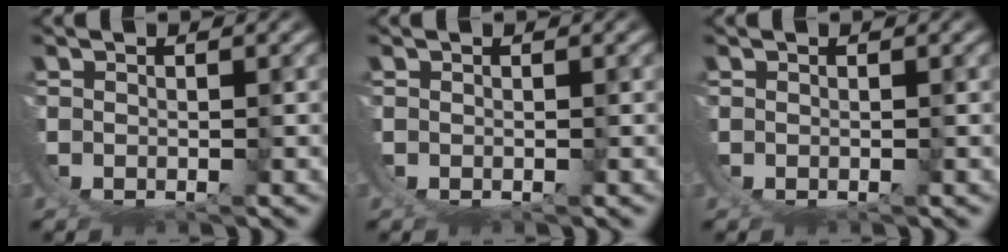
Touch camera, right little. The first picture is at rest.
{"total": 0.0}
{"total": 0.0}